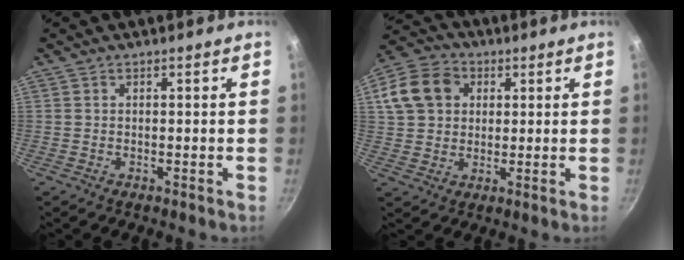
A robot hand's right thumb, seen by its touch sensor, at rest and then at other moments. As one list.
[{"total": 12.2, "force": [3.4, 9.8, 6.4], "torque": [-0.096, 0.016, 0.049]}]